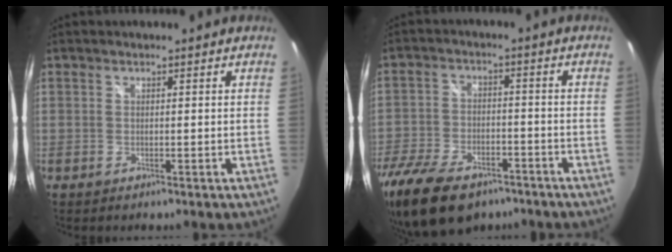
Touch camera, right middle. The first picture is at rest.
{"total": 19.1, "force": [-13.1, 9.6, 10.0], "torque": [-0.237, -0.032, -0.223]}